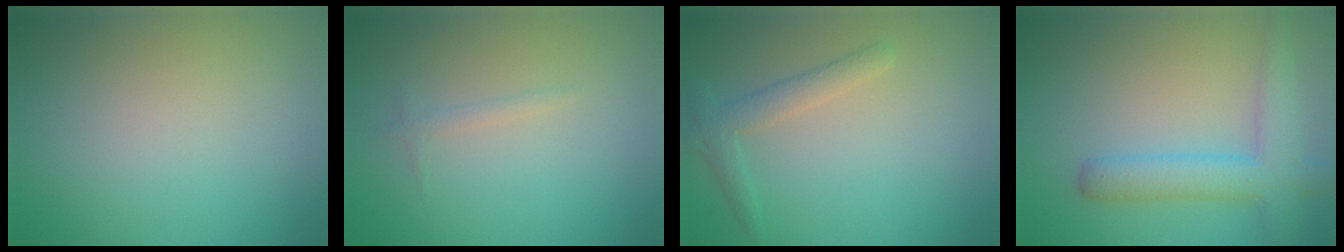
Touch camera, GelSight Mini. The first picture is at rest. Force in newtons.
{"total": 0.7, "press": 0.7, "slide": 0.1}
{"total": 2.2, "press": 2.2, "slide": 0.1}
{"total": 5.0, "press": 5.0, "slide": 0.2}